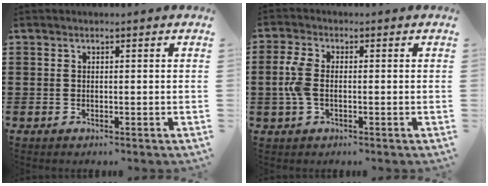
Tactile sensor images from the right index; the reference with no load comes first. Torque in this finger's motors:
{"motor_torque": [0.74, -0.43, 0.43, 0.08]}